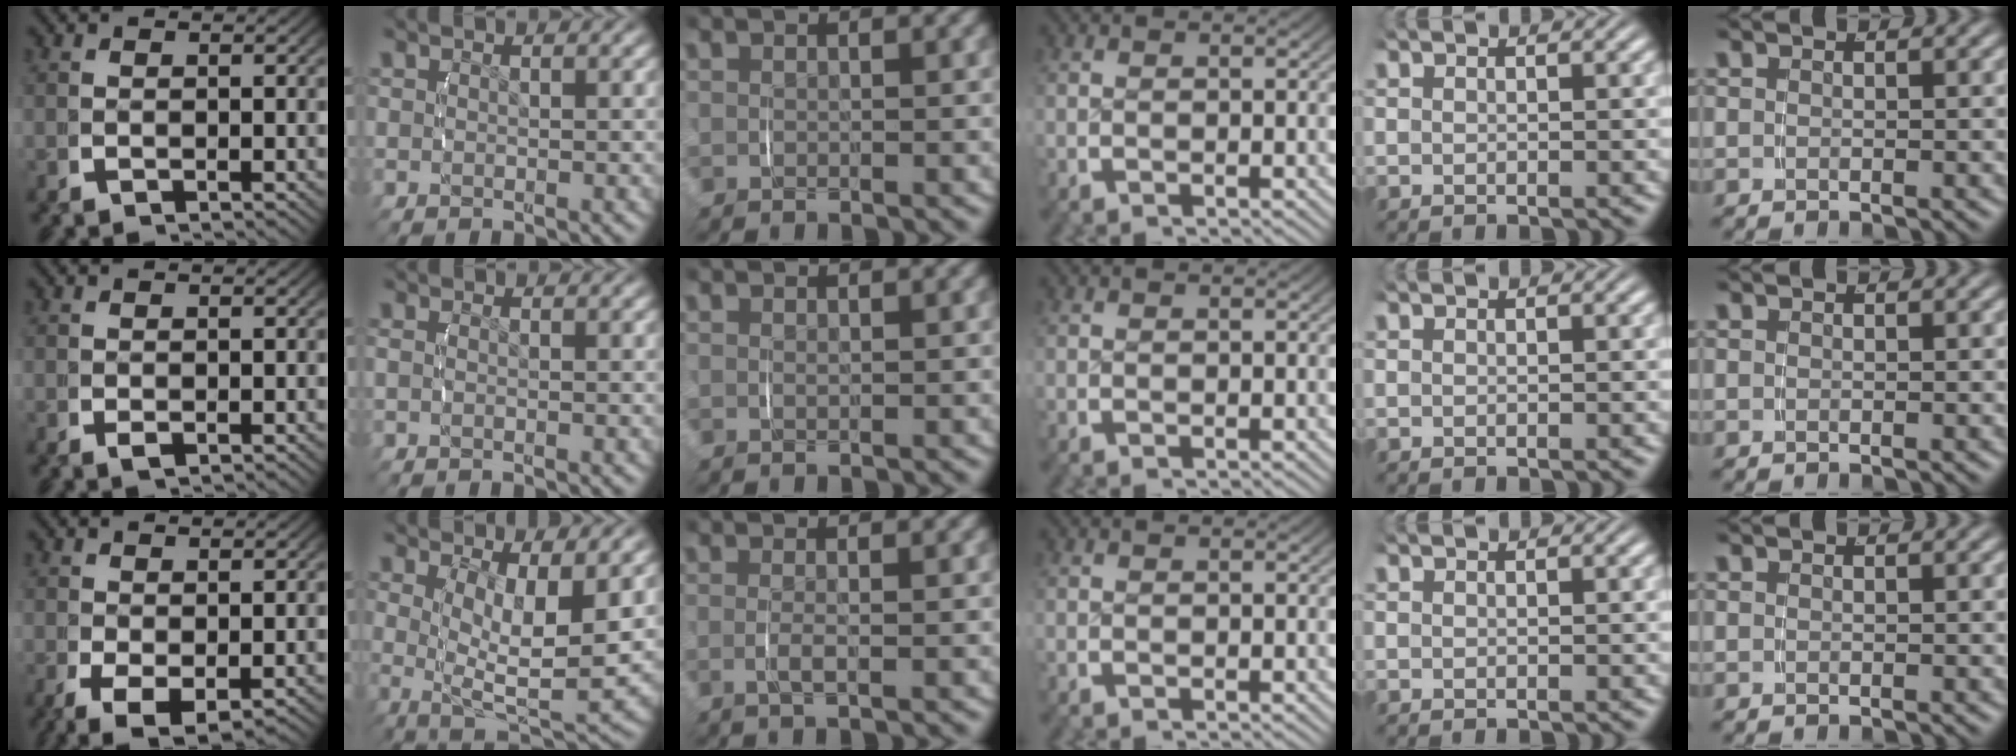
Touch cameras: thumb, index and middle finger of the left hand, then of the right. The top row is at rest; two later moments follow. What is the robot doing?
{"motion": "lift_and_place", "object": "toothpaste"}